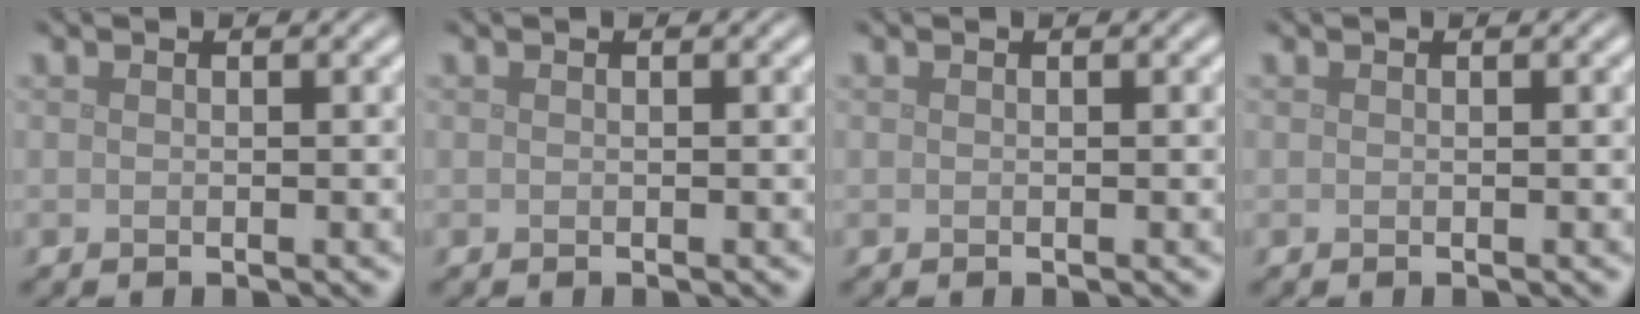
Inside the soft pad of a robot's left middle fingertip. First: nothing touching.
{"total": 0.0}
{"total": 0.0}
{"total": 0.0}